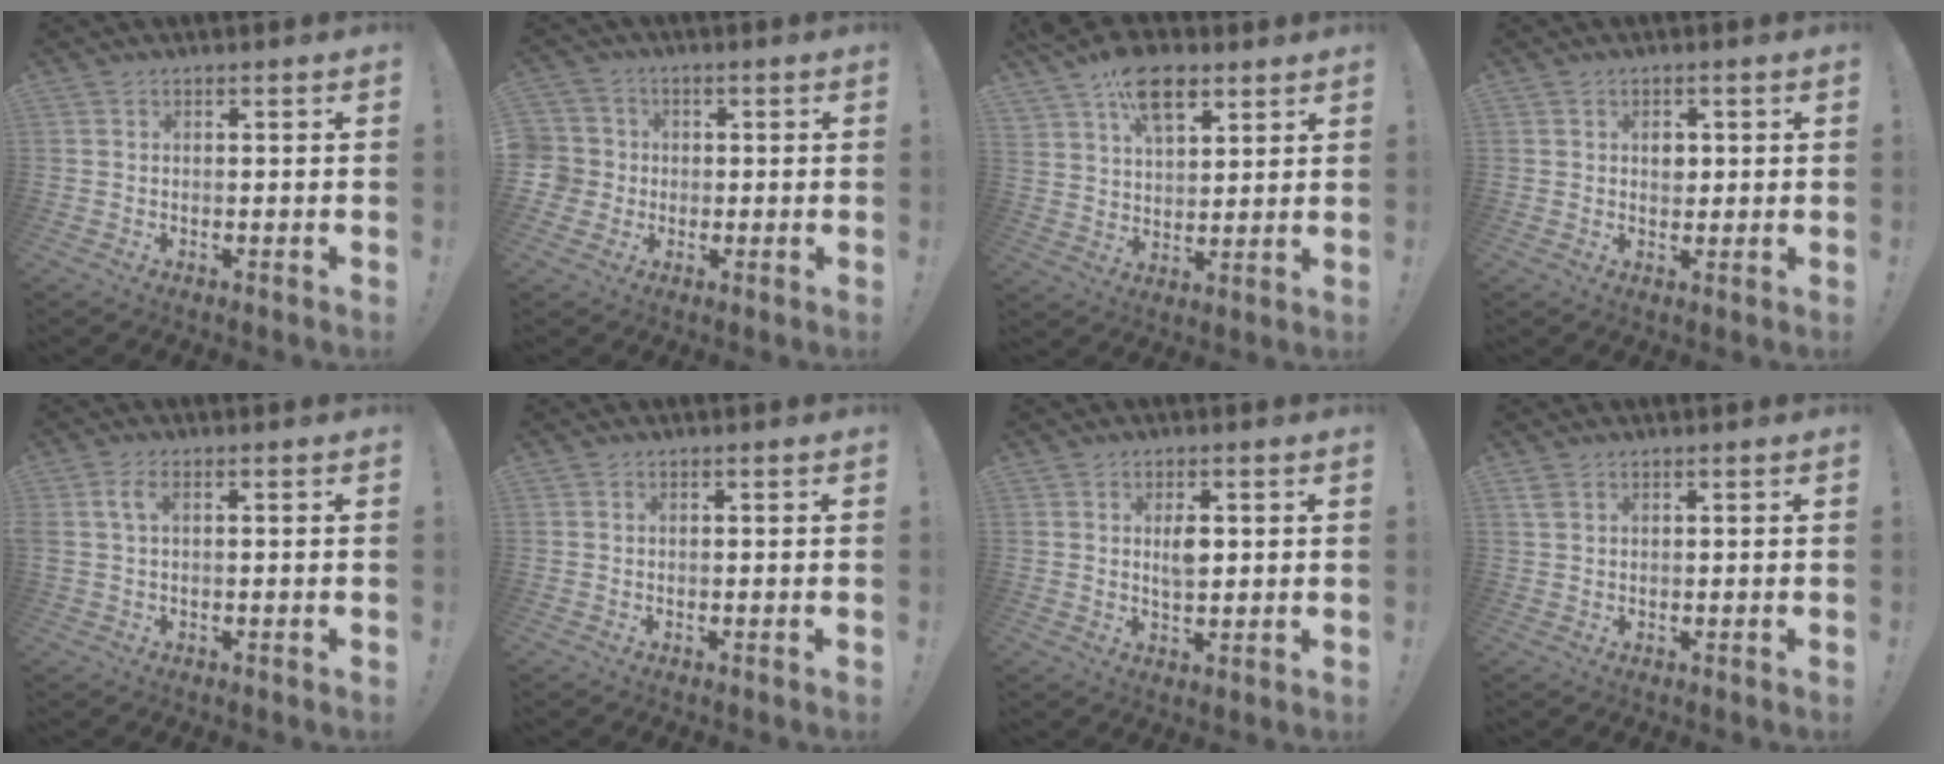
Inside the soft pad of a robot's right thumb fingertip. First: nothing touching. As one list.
[{"total": 6.2, "force": [-0.4, 6.0, 1.5], "torque": [-0.039, 0.010, -0.005]}, {"total": 13.2, "force": [8.3, 7.5, 7.1], "torque": [-0.117, -0.035, 0.152]}, {"total": 3.3, "force": [0.5, 2.7, 1.8], "torque": [-0.018, -0.001, 0.002]}, {"total": 3.3, "force": [0.7, 1.2, 3.0], "torque": [-0.072, 0.006, 0.012]}, {"total": 0.0}, {"total": 4.6, "force": [0.9, 2.5, 3.7], "torque": [-0.047, -0.006, 0.009]}, {"total": 2.2, "force": [1.3, 1.1, 1.4], "torque": [-0.021, -0.001, 0.023]}]